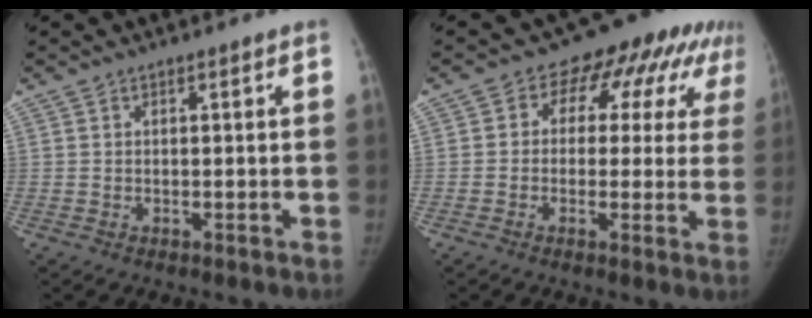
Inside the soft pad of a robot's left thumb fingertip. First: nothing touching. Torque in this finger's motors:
{"motor_torque": [-0.34, 0.26, -0.15, 0.22, -0.06]}